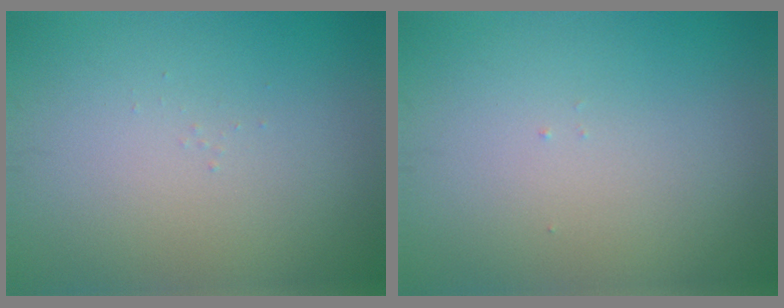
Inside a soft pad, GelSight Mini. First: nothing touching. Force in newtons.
{"total": 0.0}